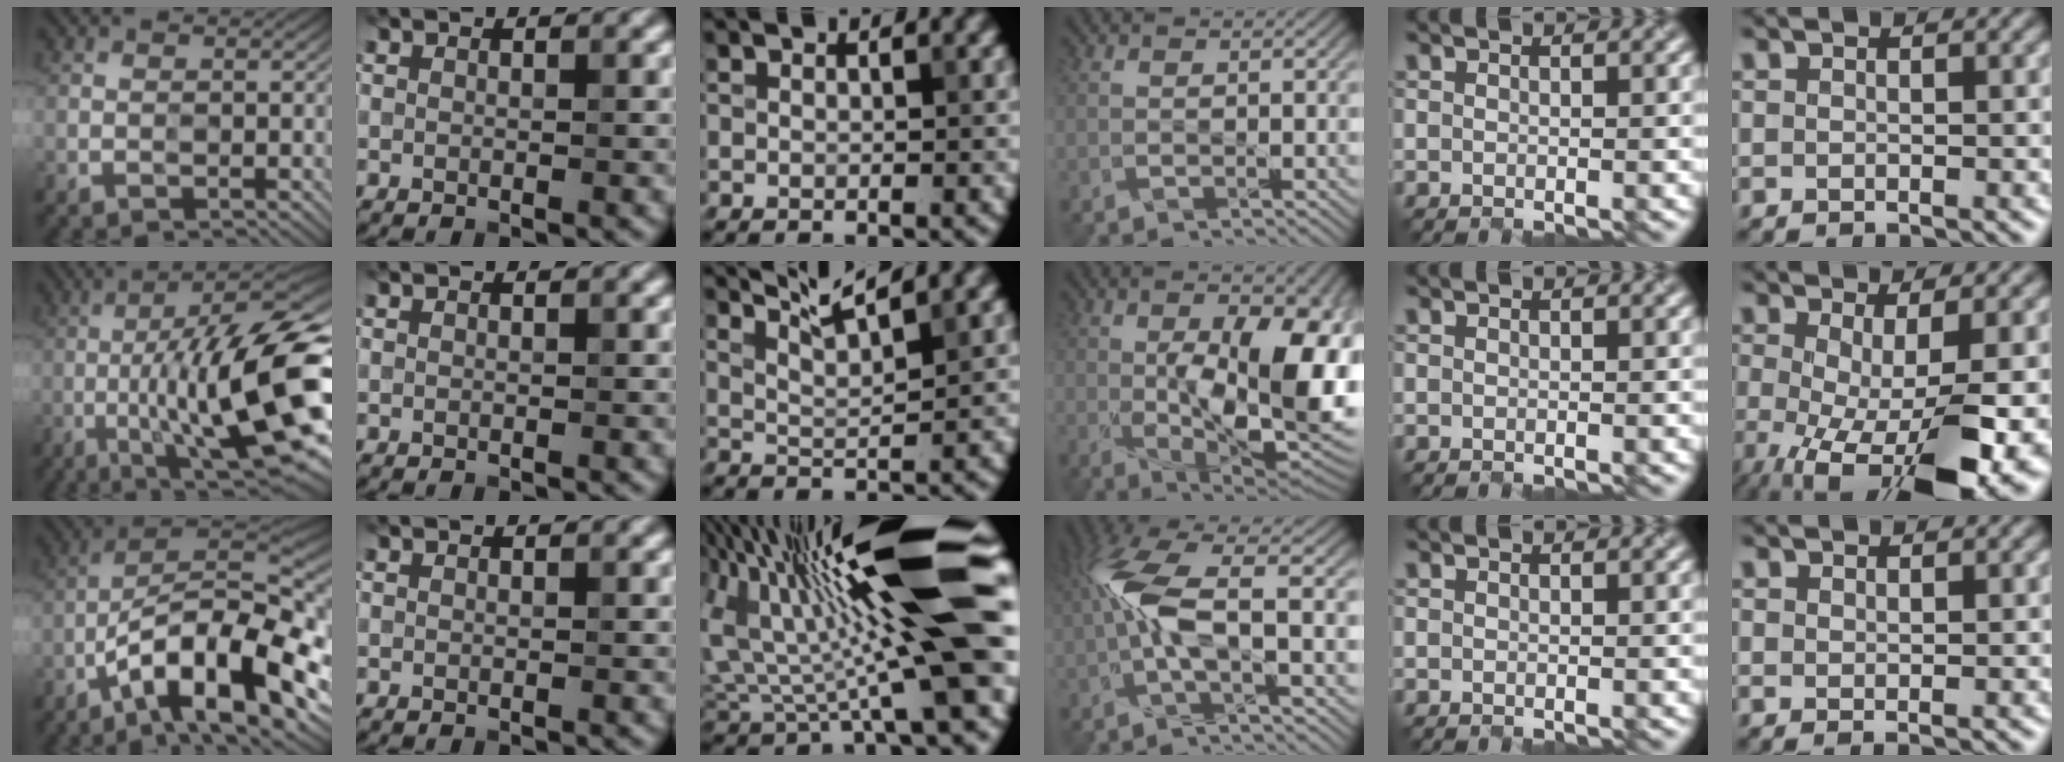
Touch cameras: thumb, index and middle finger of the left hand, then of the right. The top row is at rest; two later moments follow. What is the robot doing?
{"motion": "open", "object": "hinged tin"}